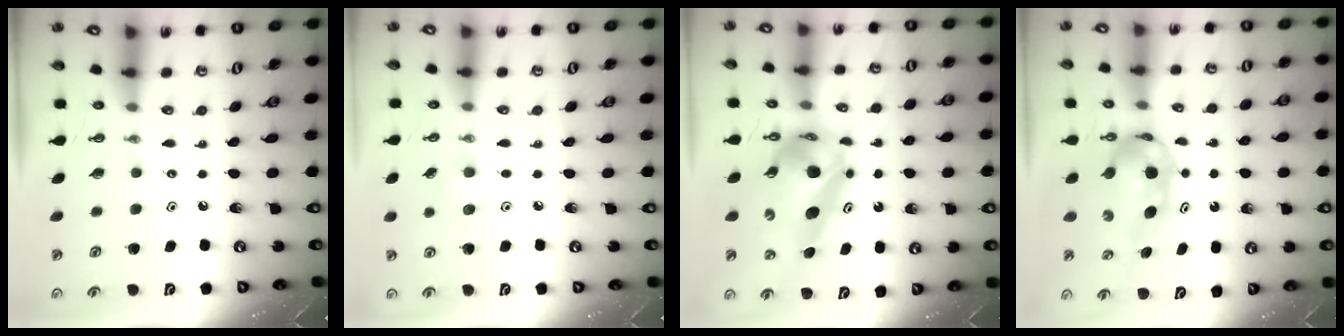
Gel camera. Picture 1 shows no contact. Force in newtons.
{"total": 4.9, "press": 4.7, "slide": 1.3}
{"total": 12.0, "press": 11.9, "slide": 1.0}
{"total": 6.1, "press": 5.0, "slide": 3.6}